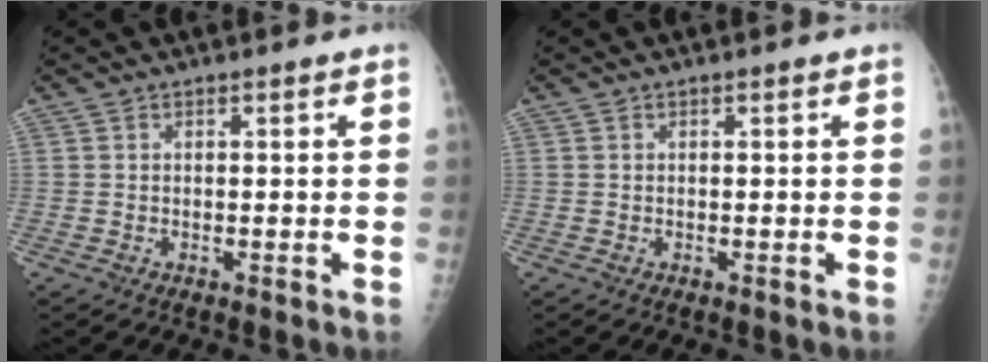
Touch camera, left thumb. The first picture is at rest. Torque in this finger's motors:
{"motor_torque": [0.00, 0.00, -0.01, -0.01, 0.00]}